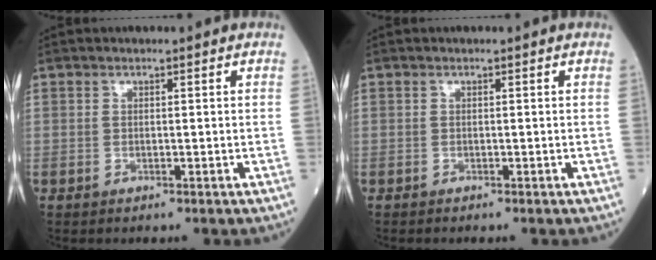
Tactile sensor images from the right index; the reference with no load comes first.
{"total": 0.0}